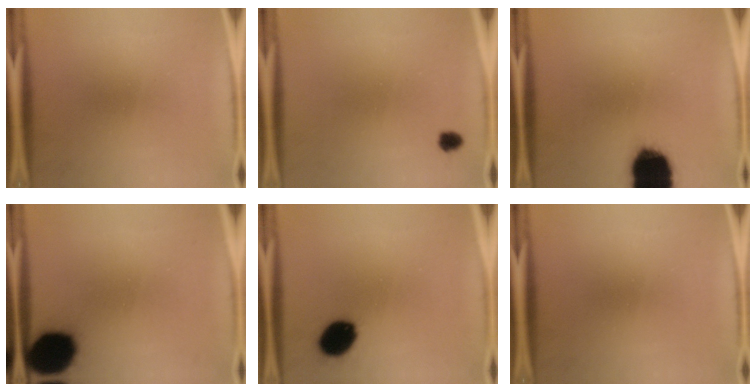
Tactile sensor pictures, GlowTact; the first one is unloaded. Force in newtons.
{"total": 1.8}
{"total": 16.4}
{"total": 16.8}
{"total": 9.9}
{"total": 0.0}